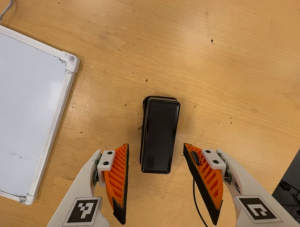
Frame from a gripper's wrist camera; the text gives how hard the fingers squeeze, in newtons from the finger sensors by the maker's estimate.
{"total": 0.0}